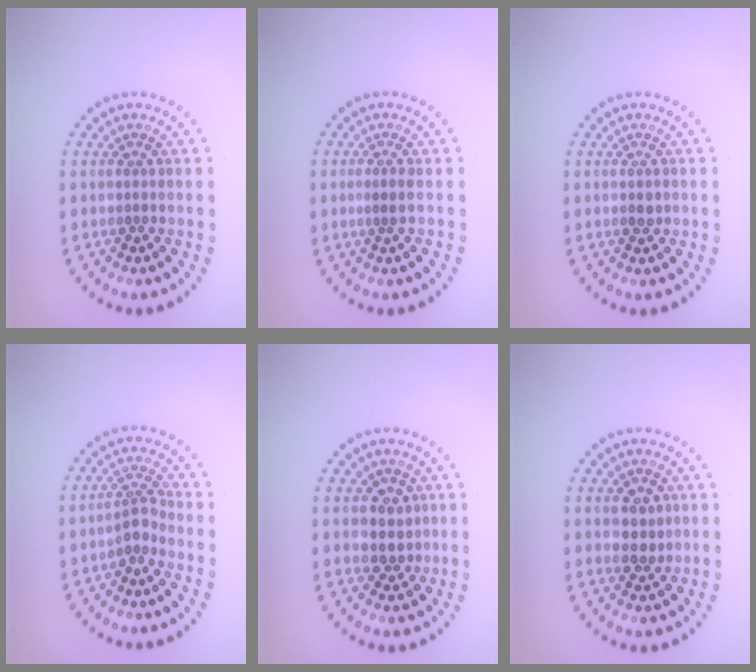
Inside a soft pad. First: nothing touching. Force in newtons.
{"total": 0.9, "press": 0.6, "slide": 0.6}
{"total": 1.0, "press": 1.0, "slide": 0.2}
{"total": 2.1, "press": 1.5, "slide": 1.4}
{"total": 2.4, "press": 2.2, "slide": 1.0}
{"total": 2.3, "press": 2.2, "slide": 0.6}